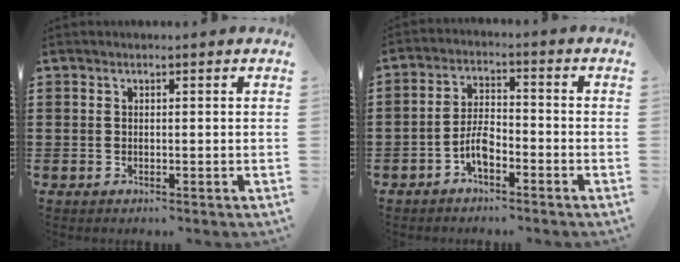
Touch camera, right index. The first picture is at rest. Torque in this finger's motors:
{"motor_torque": [2.14, 0.00, 0.92, 0.12]}